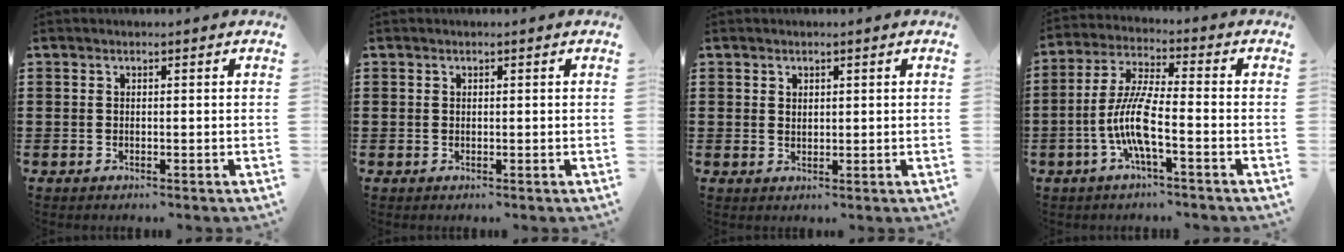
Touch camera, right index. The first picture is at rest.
{"total": 0.0}
{"total": 1.2, "force": [1.0, 0.6, 0.3], "torque": [-0.006, 0.002, 0.020]}
{"total": 8.2, "force": [-2.8, 1.4, 7.6], "torque": [-0.182, -0.016, -0.065]}